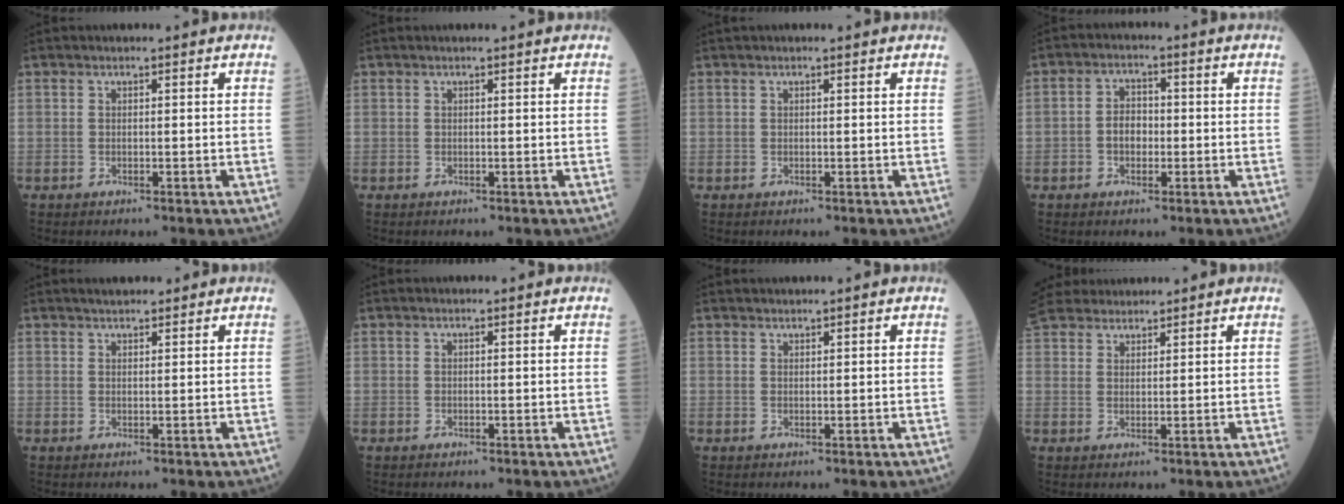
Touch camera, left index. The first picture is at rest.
{"total": 0.7, "force": [0.6, -0.1, 0.3], "torque": [-0.004, 0.004, 0.011]}
{"total": 1.2, "force": [1.1, 0.1, 0.5], "torque": [-0.008, 0.021, 0.020]}
{"total": 3.7, "force": [-1.0, 2.6, 2.4], "torque": [-0.048, 0.009, -0.020]}
{"total": 2.4, "force": [2.1, 0.7, 0.9], "torque": [-0.017, 0.013, 0.034]}
{"total": 0.0}
{"total": 0.9, "force": [0.9, -0.1, 0.1], "torque": [-0.005, 0.010, 0.021]}
{"total": 10.3, "force": [9.2, 3.5, 3.3], "torque": [-0.081, 0.043, 0.180]}